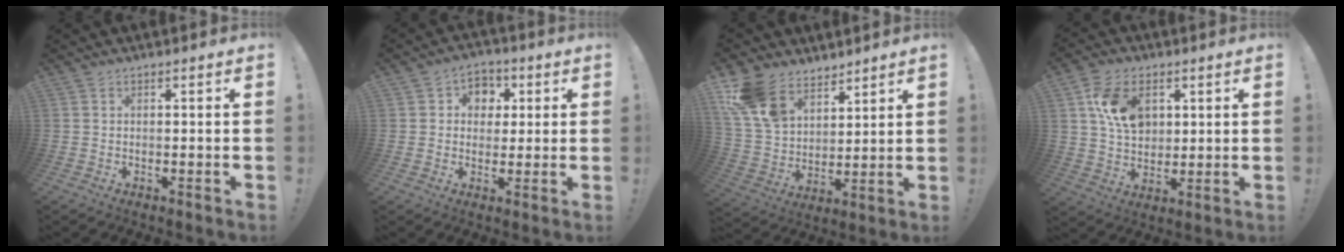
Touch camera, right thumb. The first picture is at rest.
{"total": 6.8, "force": [1.1, 6.4, 1.9], "torque": [-0.017, 0.001, 0.023]}
{"total": 14.4, "force": [10.2, 8.4, 5.5], "torque": [-0.117, -0.062, 0.203]}
{"total": 12.7, "force": [4.4, 8.9, 8.0], "torque": [-0.130, 0.001, 0.086]}